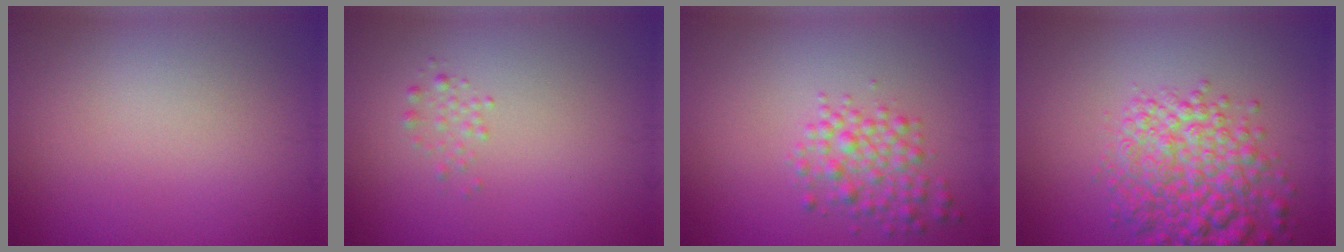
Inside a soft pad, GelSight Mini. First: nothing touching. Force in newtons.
{"total": 1.0, "press": 1.0, "slide": 0.0}
{"total": 3.0, "press": 3.0, "slide": 0.1}
{"total": 6.9, "press": 6.9, "slide": 0.4}